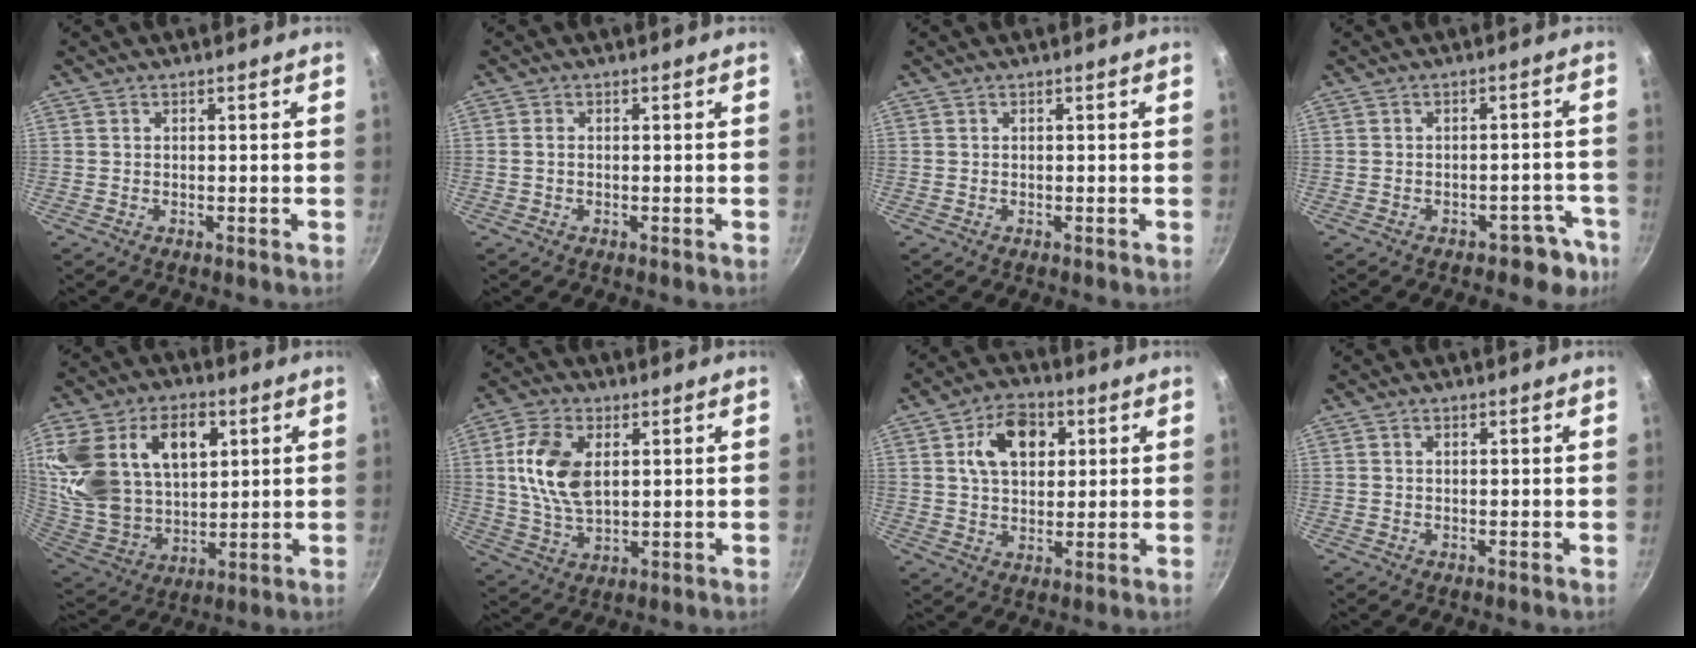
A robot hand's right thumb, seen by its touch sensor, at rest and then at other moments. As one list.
[{"total": 1.1, "force": [-0.1, 0.8, 0.8], "torque": [-0.014, 0.004, -0.003]}, {"total": 0.0}, {"total": 5.5, "force": [-3.5, 3.5, 2.2], "torque": [0.019, 0.051, -0.021]}, {"total": 26.8, "force": [9.0, 17.8, 17.9], "torque": [-0.352, -0.005, 0.166]}, {"total": 11.9, "force": [2.6, 6.9, 9.3], "torque": [-0.172, -0.005, 0.049]}, {"total": 10.8, "force": [3.3, 7.4, 7.2], "torque": [-0.096, 0.001, 0.047]}, {"total": 0.8, "force": [0.2, 0.5, 0.5], "torque": [-0.008, 0.004, 0.003]}]